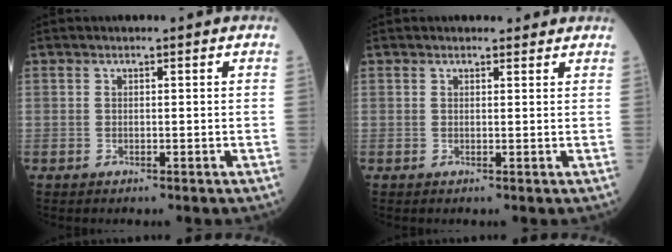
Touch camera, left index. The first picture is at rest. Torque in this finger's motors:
{"motor_torque": [0.04, -0.04, 0.01, 0.01]}